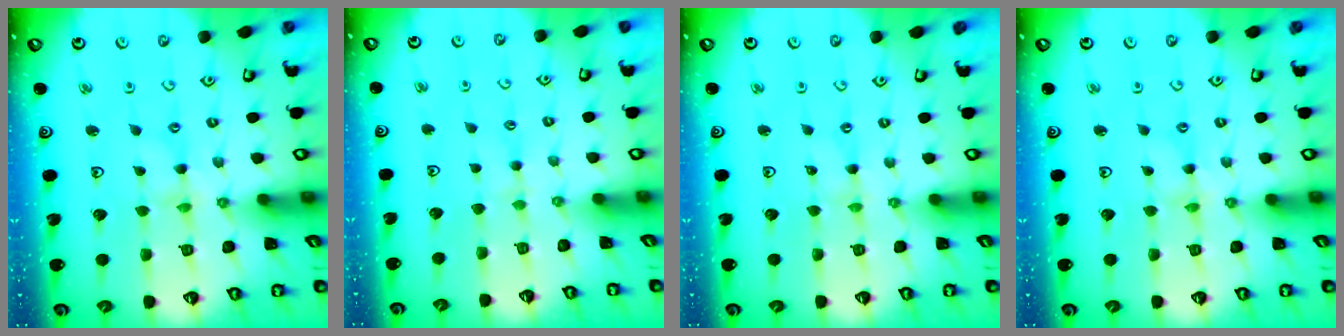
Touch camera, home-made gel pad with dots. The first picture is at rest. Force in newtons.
{"total": 2.1, "press": 2.0, "slide": 0.4}
{"total": 0.8, "press": 0.7, "slide": 0.2}
{"total": 0.9, "press": 0.9, "slide": 0.3}